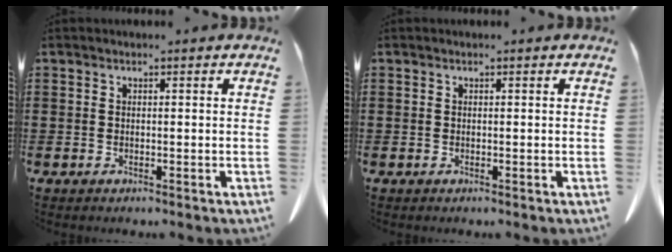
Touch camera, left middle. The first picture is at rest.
{"total": 0.0}